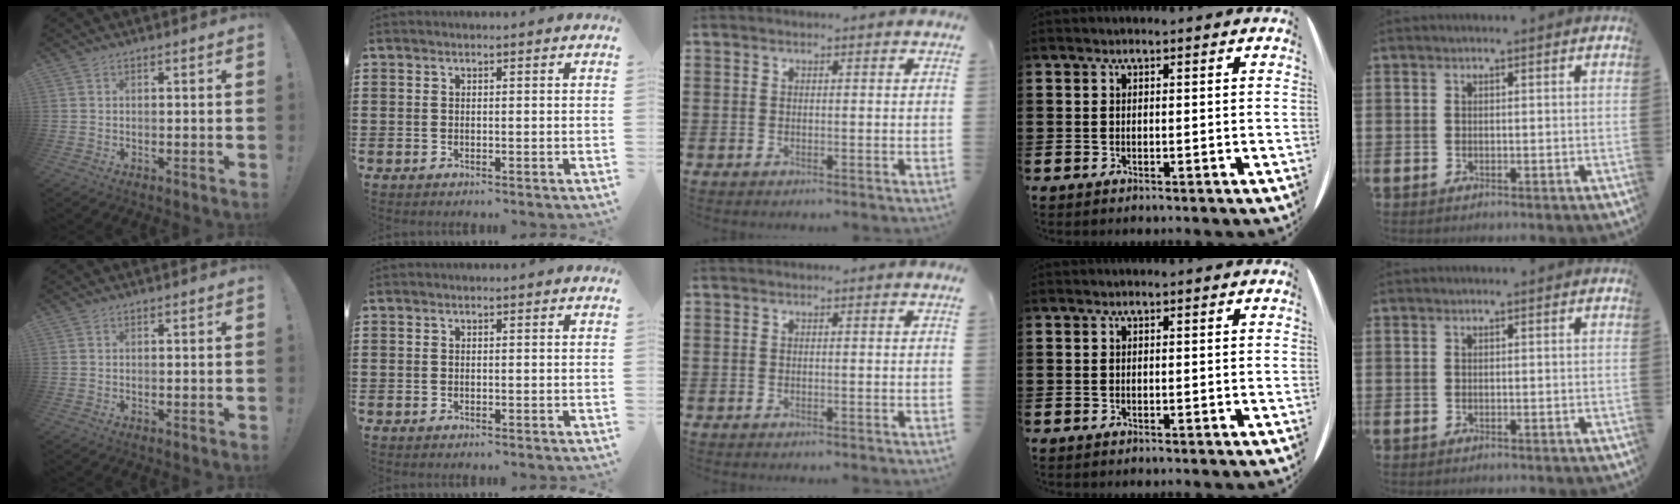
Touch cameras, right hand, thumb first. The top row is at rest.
{}